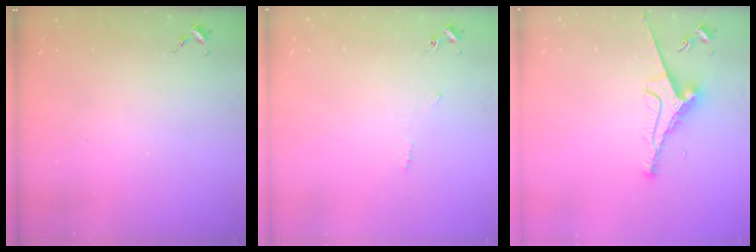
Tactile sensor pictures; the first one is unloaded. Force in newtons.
{"total": 2.9, "press": 2.9, "slide": 0.5}
{"total": 8.9, "press": 8.8, "slide": 1.3}